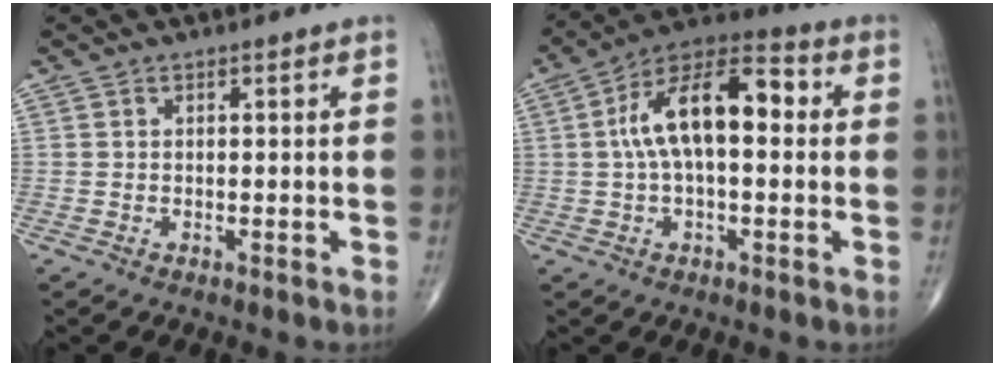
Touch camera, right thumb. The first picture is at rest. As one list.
[{"total": 15.1, "force": [1.7, 7.2, 13.2], "torque": [-0.226, 0.043, 0.018]}]